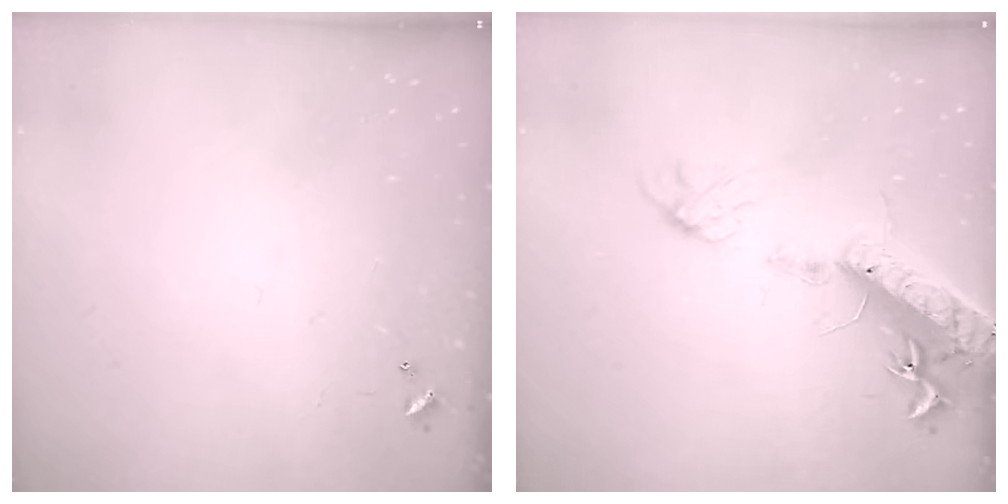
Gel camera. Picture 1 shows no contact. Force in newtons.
{"total": 17.9, "press": 17.4, "slide": 3.9}